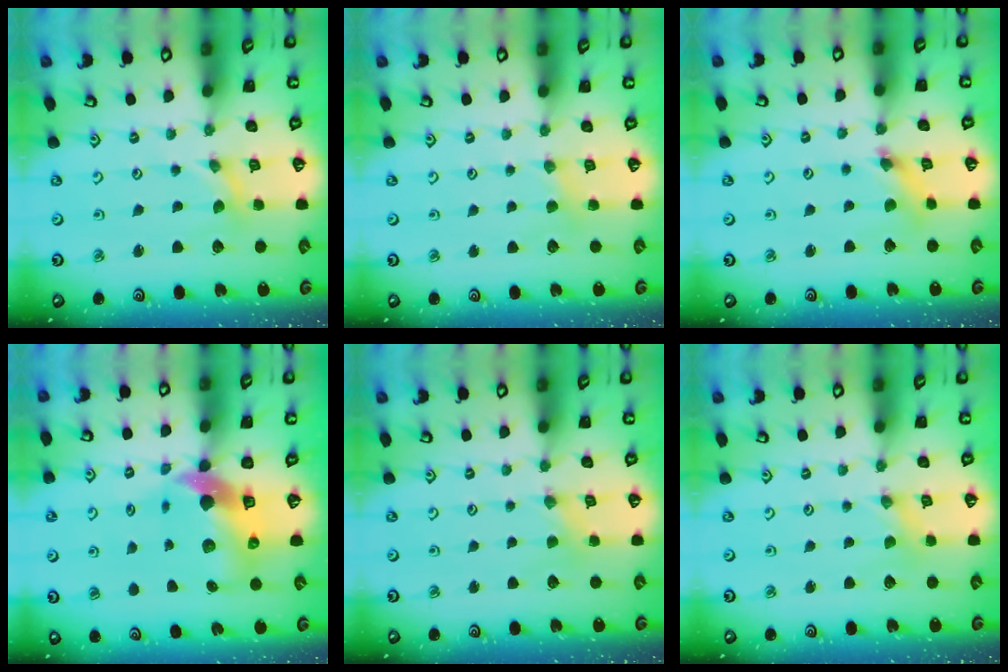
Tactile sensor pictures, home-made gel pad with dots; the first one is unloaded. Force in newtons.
{"total": 2.5, "press": 2.5, "slide": 0.4}
{"total": 3.6, "press": 3.6, "slide": 0.6}
{"total": 10.5, "press": 10.3, "slide": 1.6}
{"total": 2.6, "press": 2.6, "slide": 0.3}
{"total": 0.0}